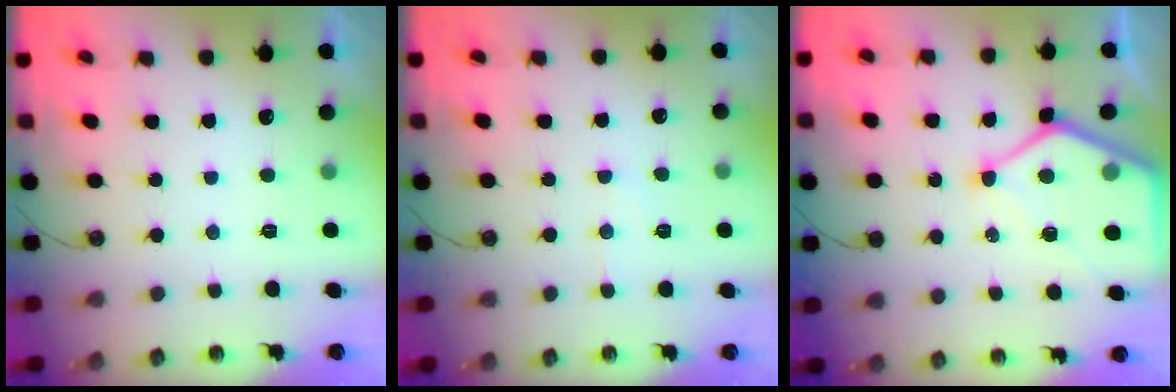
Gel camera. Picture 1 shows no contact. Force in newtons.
{"total": 4.5, "press": 4.5, "slide": 0.6}
{"total": 13.7, "press": 13.6, "slide": 1.5}